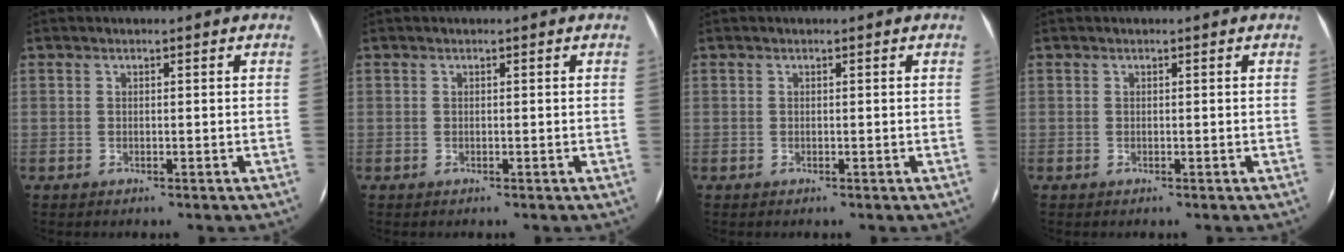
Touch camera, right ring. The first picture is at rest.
{"total": 0.0}
{"total": 0.0}
{"total": 0.0}